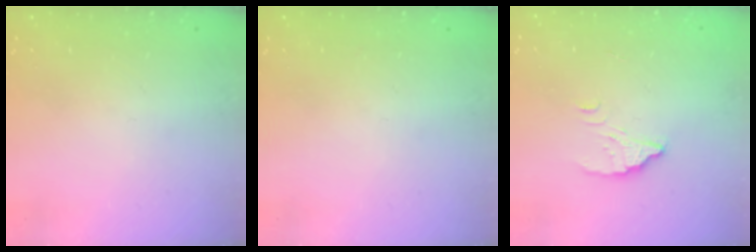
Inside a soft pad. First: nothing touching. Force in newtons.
{"total": 0.0}
{"total": 2.8, "press": 2.8, "slide": 0.2}